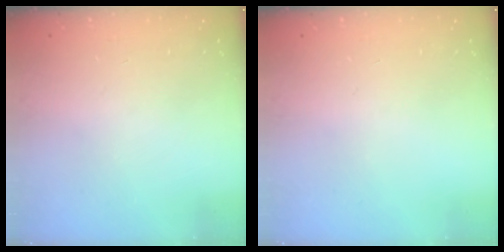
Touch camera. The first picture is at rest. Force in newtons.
{"total": 0.0}